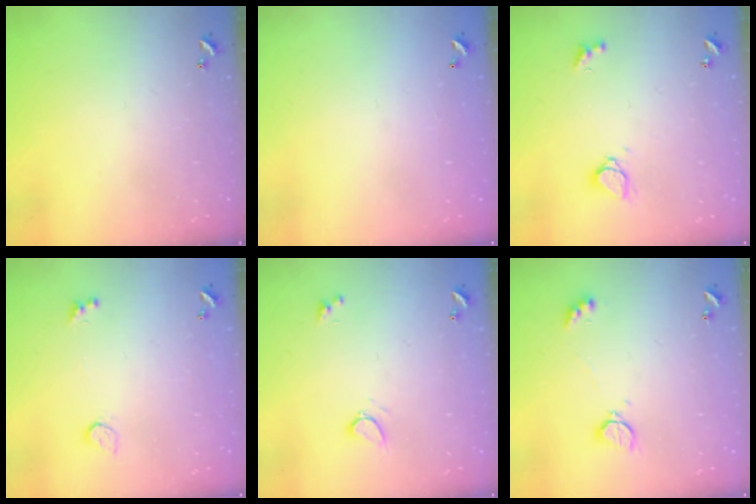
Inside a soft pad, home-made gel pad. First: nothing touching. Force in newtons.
{"total": 2.8, "press": 2.8, "slide": 0.1}
{"total": 2.1, "press": 2.1, "slide": 0.6}
{"total": 1.7, "press": 1.1, "slide": 1.2}
{"total": 1.6, "press": 1.4, "slide": 0.6}
{"total": 2.1, "press": 2.0, "slide": 0.5}